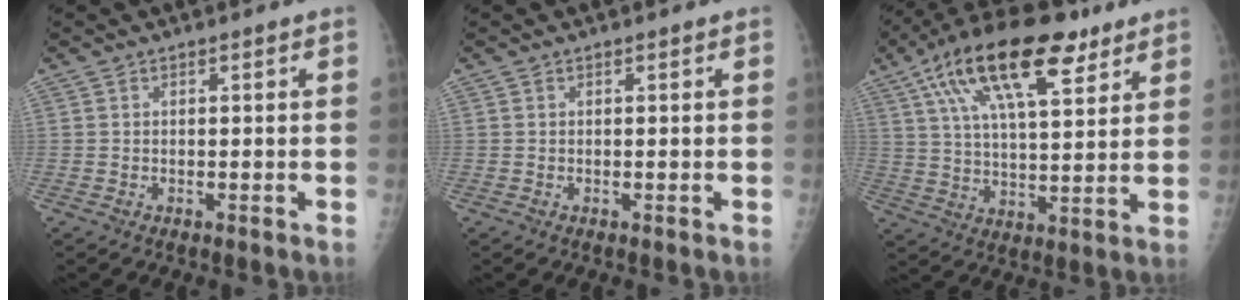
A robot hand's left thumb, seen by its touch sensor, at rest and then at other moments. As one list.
[{"total": 0.0}, {"total": 20.3, "force": [10.6, 8.1, 15.3], "torque": [-0.251, -0.009, 0.180]}]